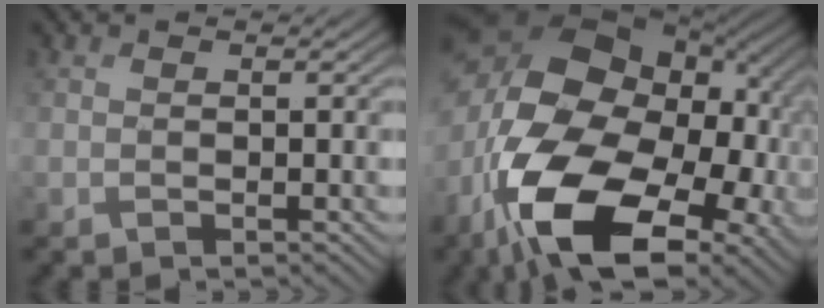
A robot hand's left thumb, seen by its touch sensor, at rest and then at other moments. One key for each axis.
{"total": 21.7, "fx": -6.0, "fy": 14.0, "fz": 15.5, "tx": -0.335, "ty": -0.024, "tz": -0.095}